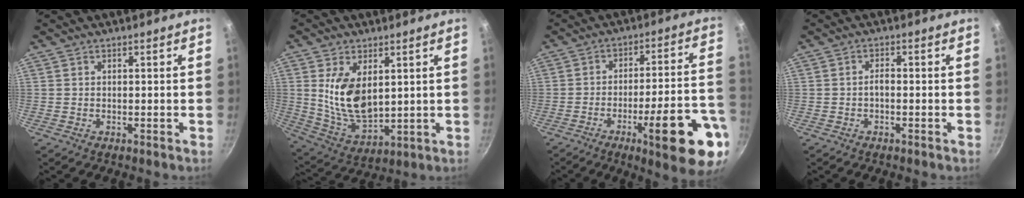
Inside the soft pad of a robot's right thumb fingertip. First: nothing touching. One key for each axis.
{"total": 12.6, "fx": 2.7, "fy": 7.2, "fz": 10.0, "tx": -0.174, "ty": -0.030, "tz": 0.068}
{"total": 19.4, "fx": -8.8, "fy": 3.8, "fz": 16.8, "tx": -0.198, "ty": 0.038, "tz": -0.120}
{"total": 1.5, "fx": -0.6, "fy": 0.7, "fz": 1.2, "tx": -0.017, "ty": 0.010, "tz": -0.011}